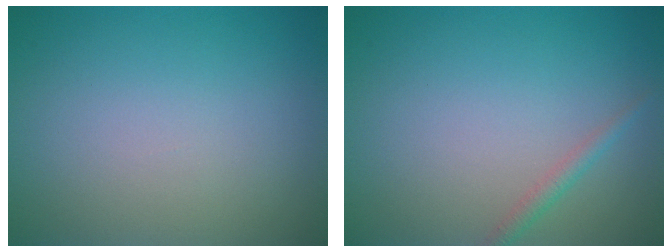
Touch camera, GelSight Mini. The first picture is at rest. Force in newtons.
{"total": 1.2, "press": 1.2, "slide": 0.0}